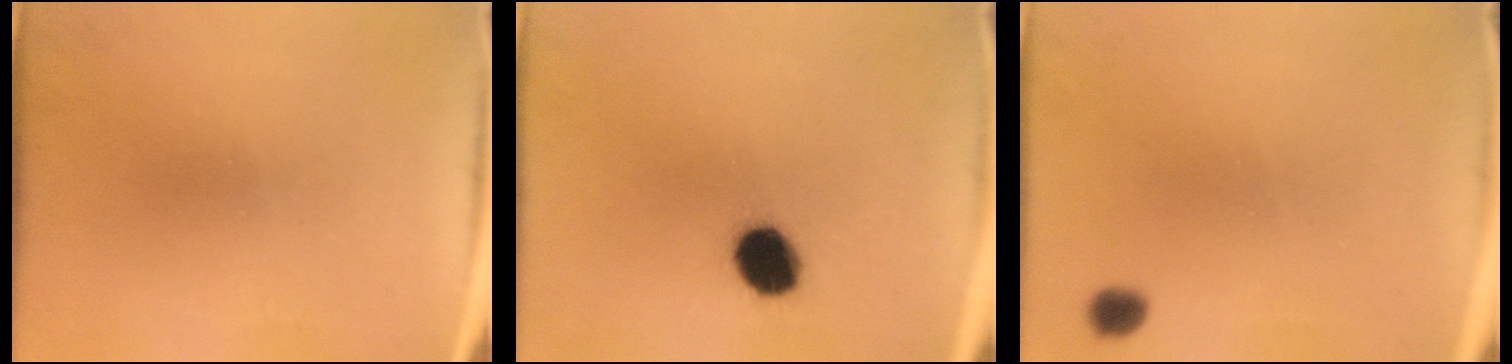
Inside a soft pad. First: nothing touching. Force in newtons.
{"total": 8.8}
{"total": 2.3}